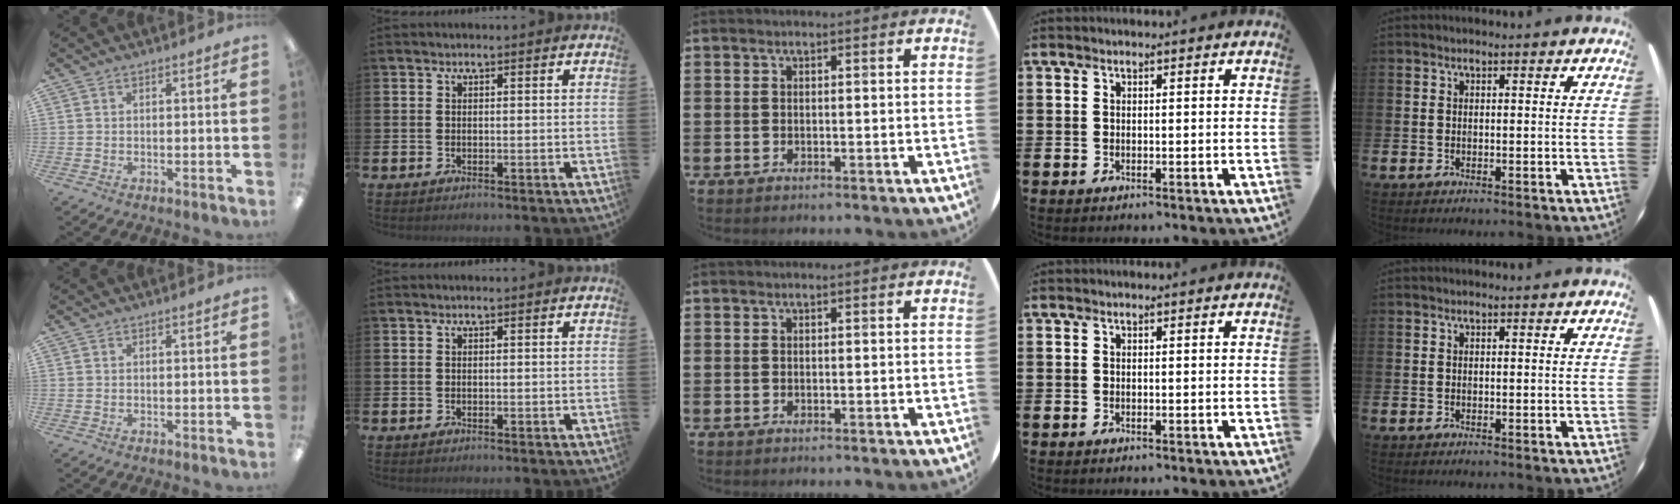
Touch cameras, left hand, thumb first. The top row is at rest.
{}